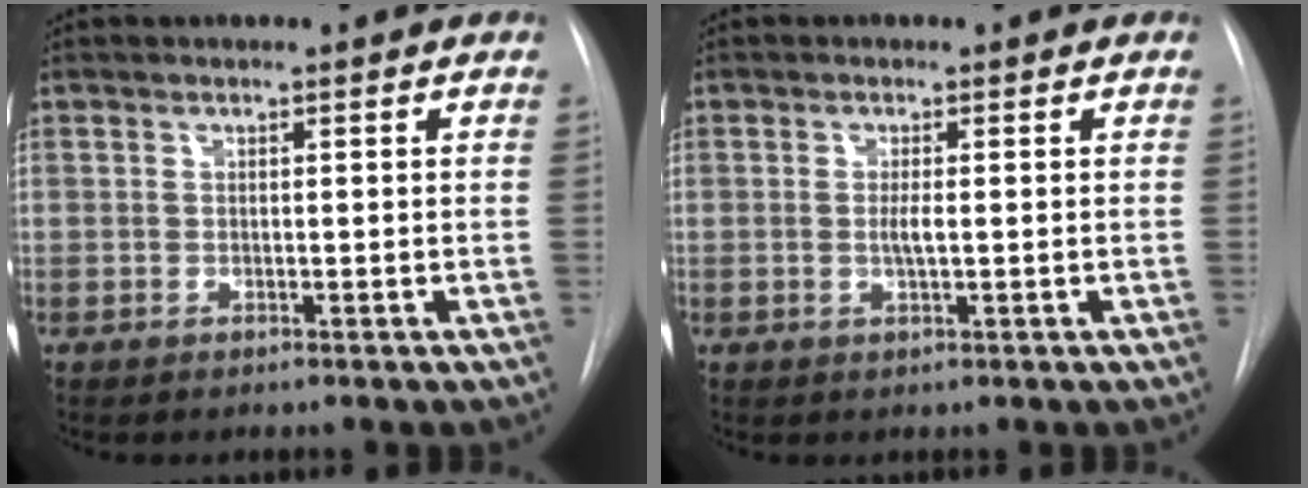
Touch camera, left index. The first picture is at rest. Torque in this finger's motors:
{"motor_torque": [0.70, -0.09, 0.23, 0.06]}